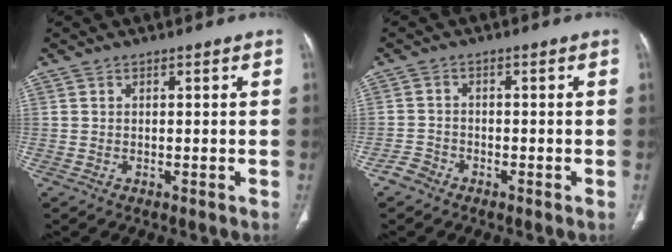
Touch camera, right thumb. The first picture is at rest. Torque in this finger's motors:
{"motor_torque": [2.21, 2.00, 0.00, -0.51, -0.05]}